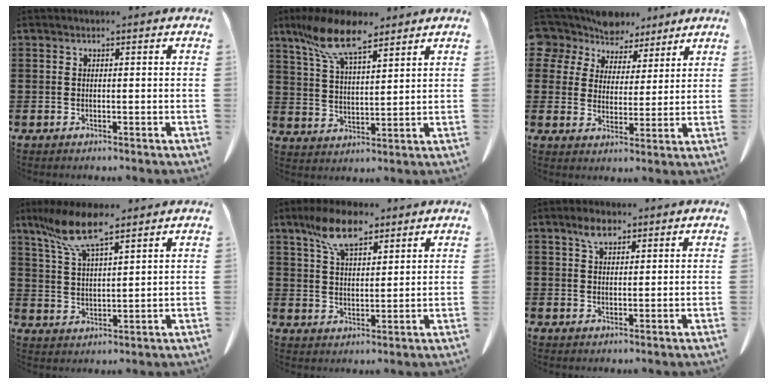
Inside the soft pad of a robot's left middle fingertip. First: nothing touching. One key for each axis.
{"total": 10.0, "fx": 7.5, "fy": 2.8, "fz": 5.9, "tx": -0.137, "ty": -0.015, "tz": 0.139}
{"total": 7.5, "fx": 6.4, "fy": 3.8, "fz": 0.6, "tx": -0.055, "ty": -0.026, "tz": 0.123}
{"total": 8.8, "fx": 6.5, "fy": 2.0, "fz": 5.6, "tx": -0.135, "ty": -0.017, "tz": 0.117}
{"total": 9.0, "fx": 6.2, "fy": 3.4, "fz": 5.5, "tx": -0.125, "ty": -0.002, "tz": 0.116}
{"total": 3.4, "fx": 2.3, "fy": 1.5, "fz": 1.9, "tx": -0.035, "ty": 0.000, "tz": 0.042}